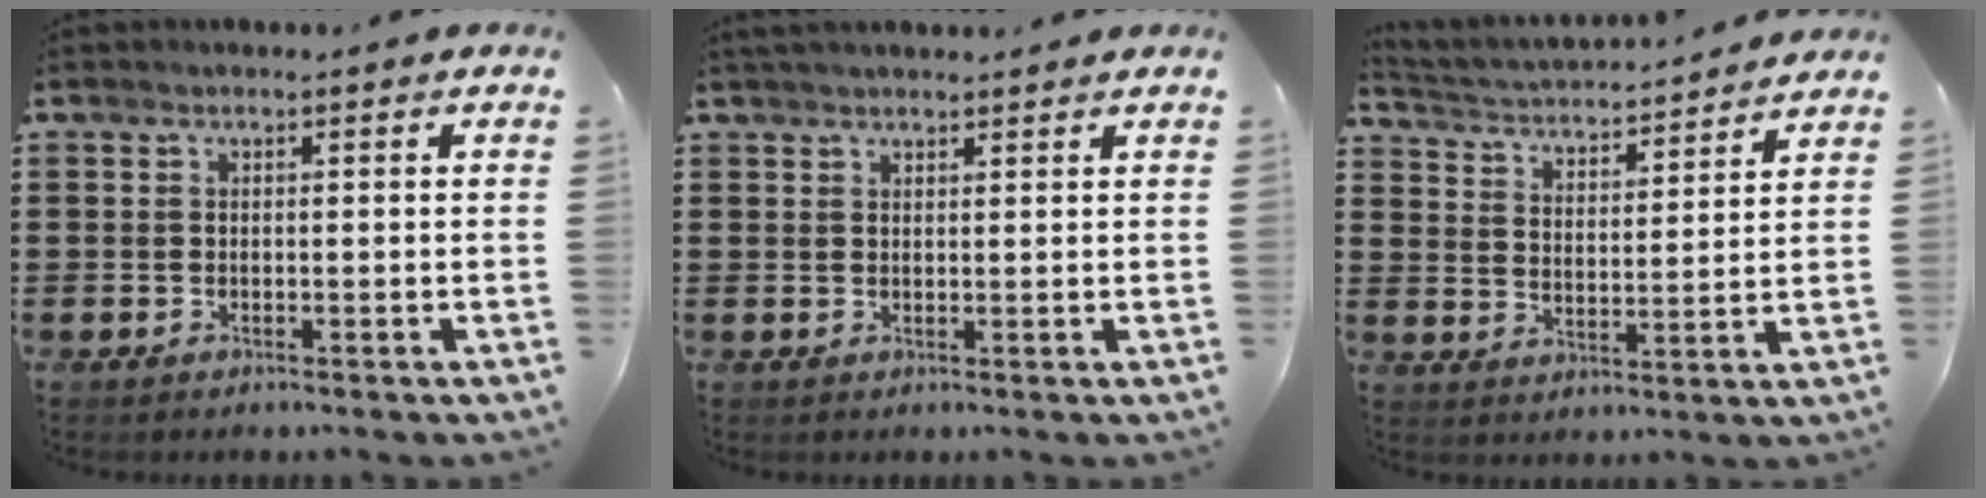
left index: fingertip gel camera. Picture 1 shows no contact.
{"total": 1.8, "force": [1.8, 0.3, 0.5], "torque": [-0.014, 0.003, 0.034]}
{"total": 3.0, "force": [3.0, -0.1, 0.2], "torque": [-0.025, -0.032, 0.042]}